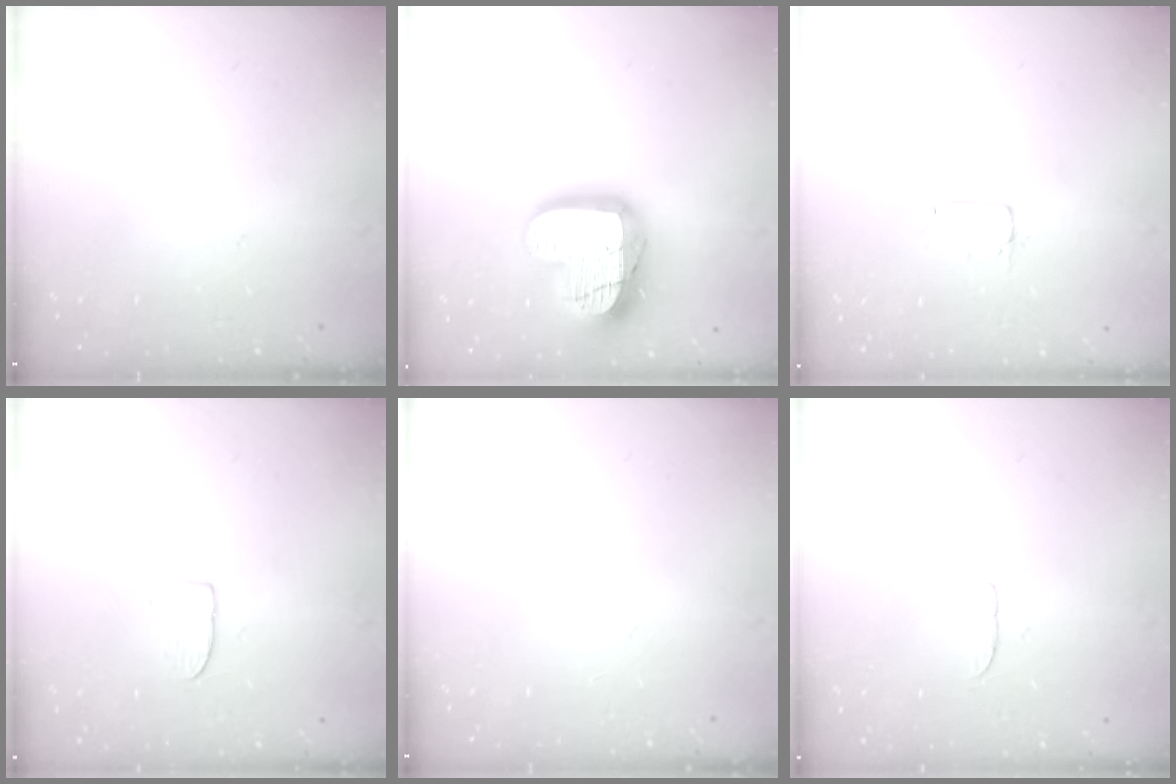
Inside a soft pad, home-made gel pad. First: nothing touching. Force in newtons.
{"total": 19.8, "press": 19.8, "slide": 1.5}
{"total": 3.7, "press": 3.6, "slide": 0.2}
{"total": 4.7, "press": 4.7, "slide": 0.4}
{"total": 0.0}
{"total": 3.2, "press": 3.2, "slide": 0.3}